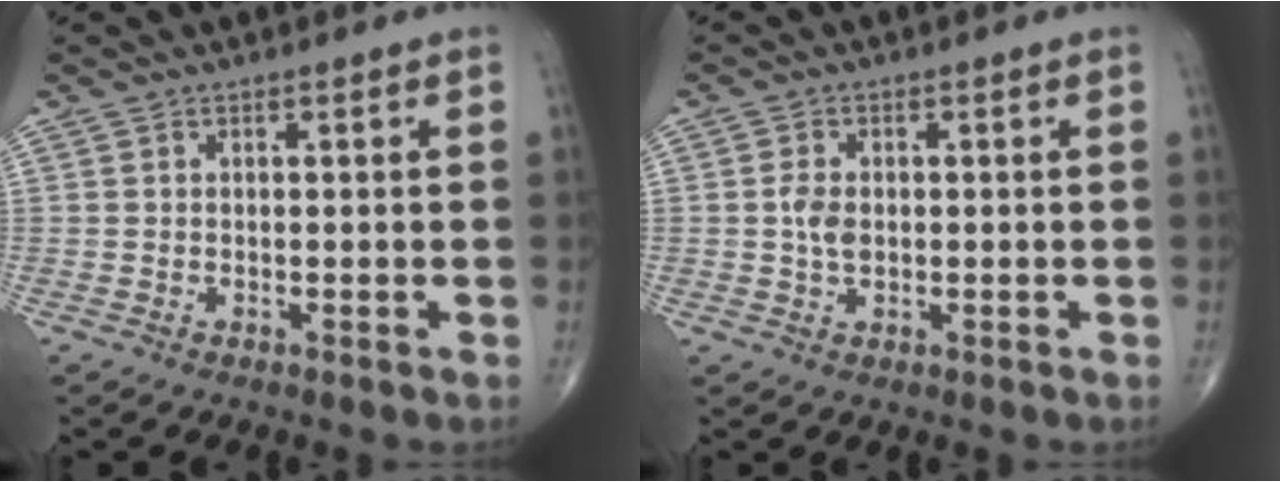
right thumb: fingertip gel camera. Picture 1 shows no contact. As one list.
[{"total": 3.4, "force": [0.0, 2.2, 2.6], "torque": [-0.049, 0.002, -0.001]}]